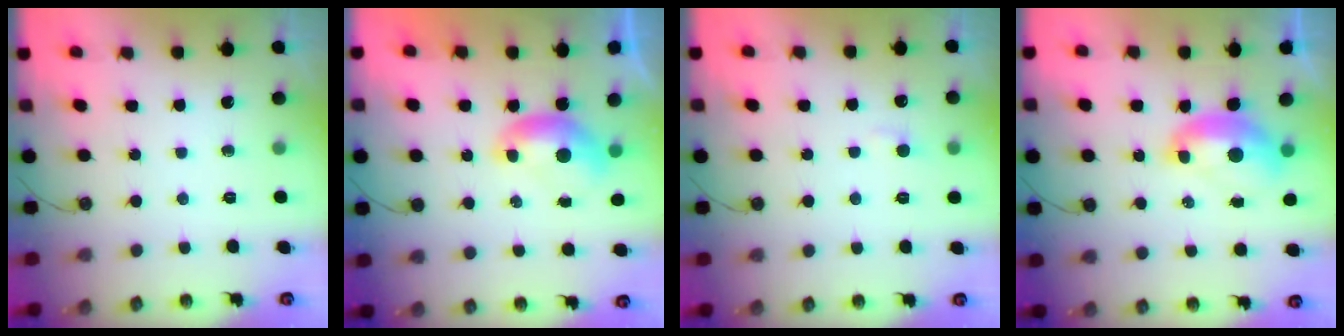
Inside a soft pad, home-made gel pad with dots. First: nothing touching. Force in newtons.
{"total": 0.0}
{"total": 2.7, "press": 2.7, "slide": 0.4}
{"total": 2.0, "press": 1.9, "slide": 0.7}